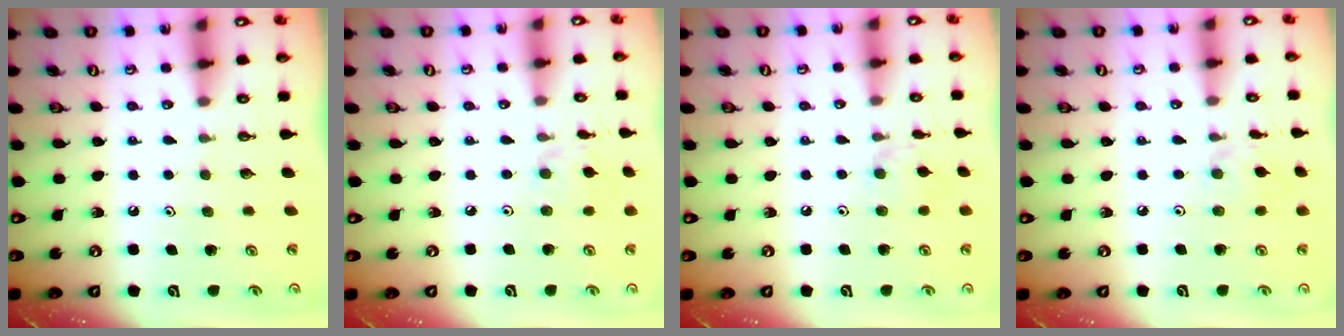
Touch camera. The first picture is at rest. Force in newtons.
{"total": 3.0, "press": 2.9, "slide": 0.5}
{"total": 4.5, "press": 4.4, "slide": 0.6}
{"total": 2.4, "press": 2.3, "slide": 0.5}